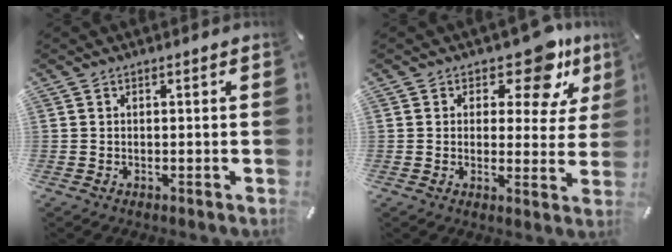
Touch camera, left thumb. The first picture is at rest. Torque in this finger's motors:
{"motor_torque": [0.60, 0.05, 0.02, 0.10, -0.07]}